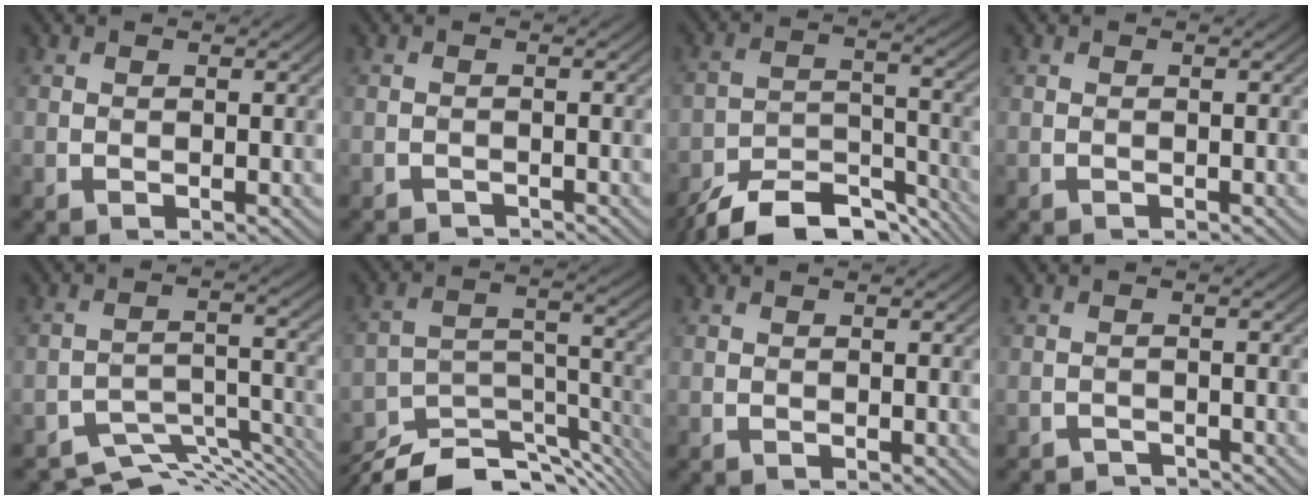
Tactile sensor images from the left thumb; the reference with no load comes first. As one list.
[{"total": 1.3, "force": [-1.3, 0.1, 0.1], "torque": [0.002, 0.000, -0.025]}, {"total": 11.3, "force": [-9.5, 3.8, 5.0], "torque": [-0.083, -0.004, -0.163]}, {"total": 0.0}, {"total": 8.4, "force": [-7.6, 2.2, 2.9], "torque": [-0.051, -0.011, -0.118]}, {"total": 12.6, "force": [-11.2, 3.1, 4.8], "torque": [-0.102, 0.005, -0.178]}, {"total": 0.0}, {"total": 2.2, "force": [-2.1, 0.3, 0.2], "torque": [0.003, 0.001, -0.039]}]